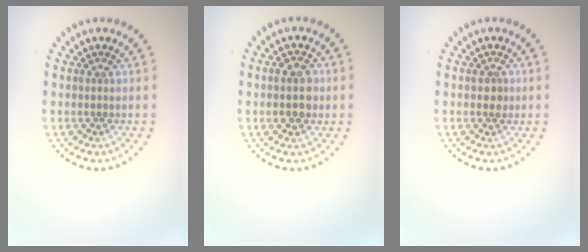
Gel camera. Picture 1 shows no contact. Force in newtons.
{"total": 3.1, "press": 3.1, "slide": 0.1}
{"total": 1.1, "press": 1.1, "slide": 0.2}